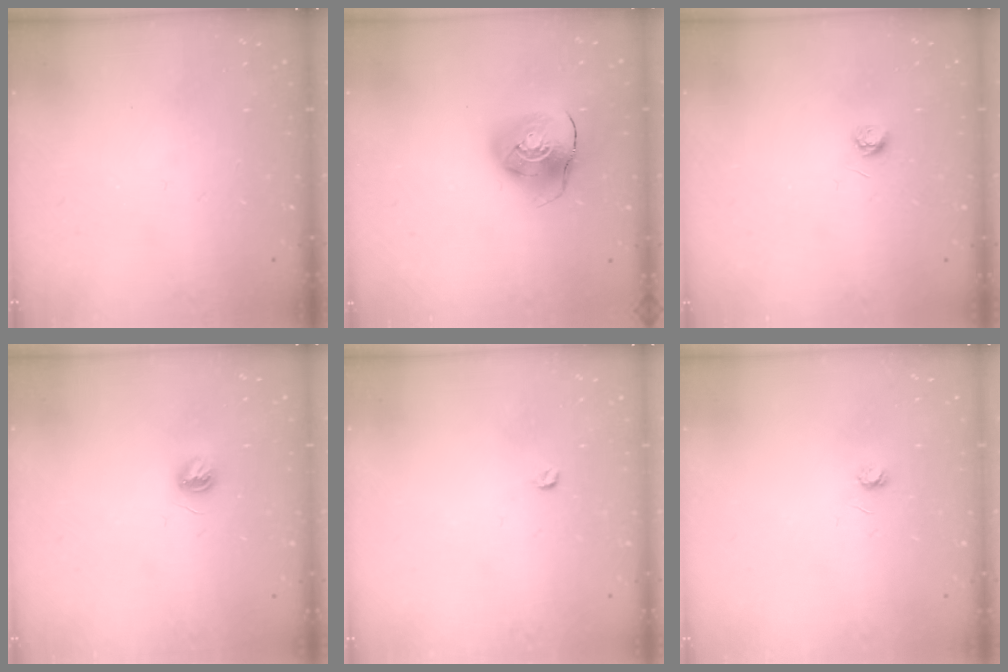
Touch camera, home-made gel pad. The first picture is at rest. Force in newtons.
{"total": 9.8, "press": 9.7, "slide": 1.6}
{"total": 3.7, "press": 3.7, "slide": 0.3}
{"total": 4.9, "press": 4.9, "slide": 0.4}
{"total": 3.0, "press": 2.9, "slide": 0.4}
{"total": 2.9, "press": 2.9, "slide": 0.3}